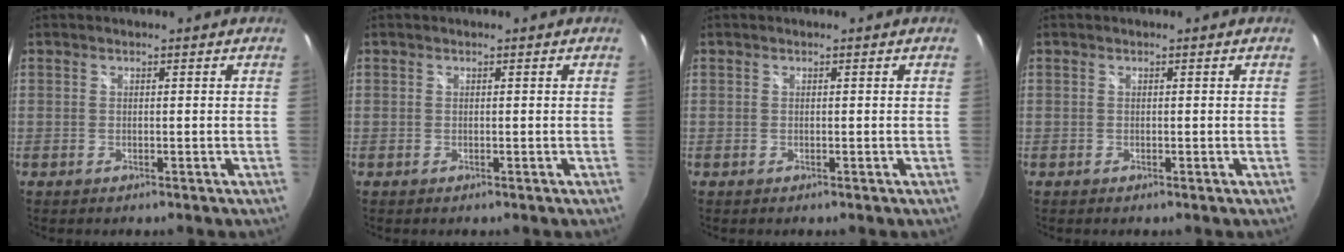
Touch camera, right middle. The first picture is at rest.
{"total": 0.0}
{"total": 0.0}
{"total": 0.0}